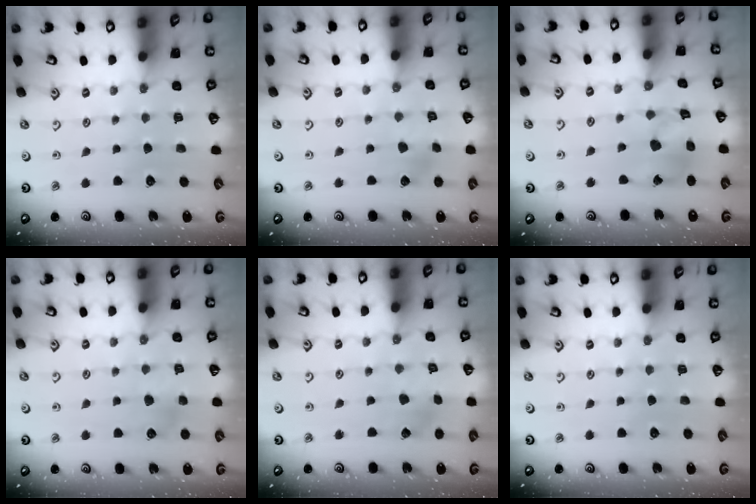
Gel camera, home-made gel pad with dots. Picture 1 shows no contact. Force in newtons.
{"total": 3.1, "press": 3.1, "slide": 0.4}
{"total": 11.9, "press": 11.8, "slide": 1.4}
{"total": 5.4, "press": 5.3, "slide": 0.4}
{"total": 2.9, "press": 2.9, "slide": 0.3}
{"total": 0.0}